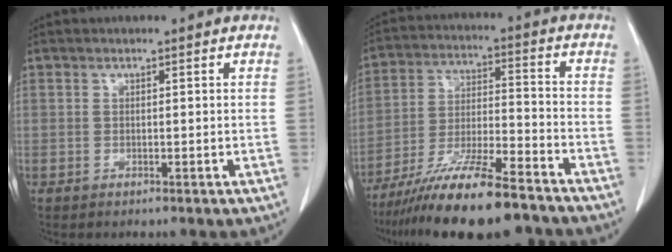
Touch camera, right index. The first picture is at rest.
{"total": 16.7, "force": [-13.3, 1.8, 10.0], "torque": [-0.186, -0.022, -0.229]}